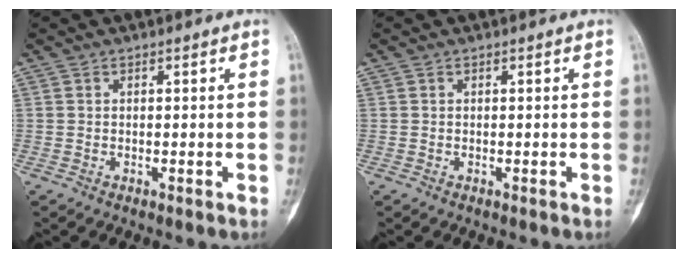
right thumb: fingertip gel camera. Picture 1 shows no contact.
{"total": 0.0}